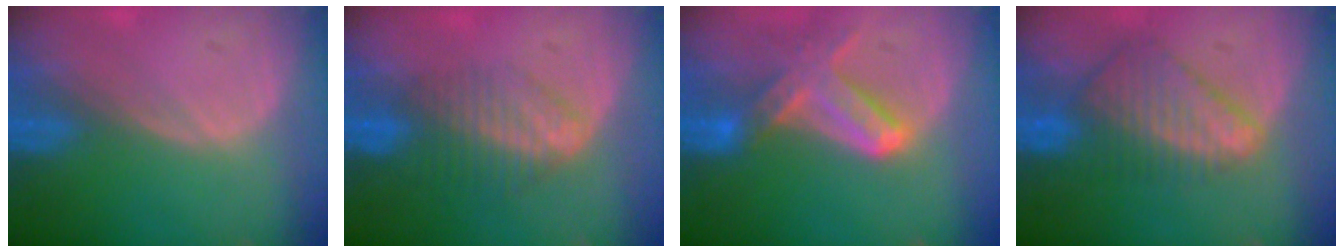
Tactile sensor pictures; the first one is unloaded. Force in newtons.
{"total": 6.7, "press": 5.7, "slide": 3.5}
{"total": 6.8, "press": 6.6, "slide": 1.7}
{"total": 8.1, "press": 7.2, "slide": 3.7}